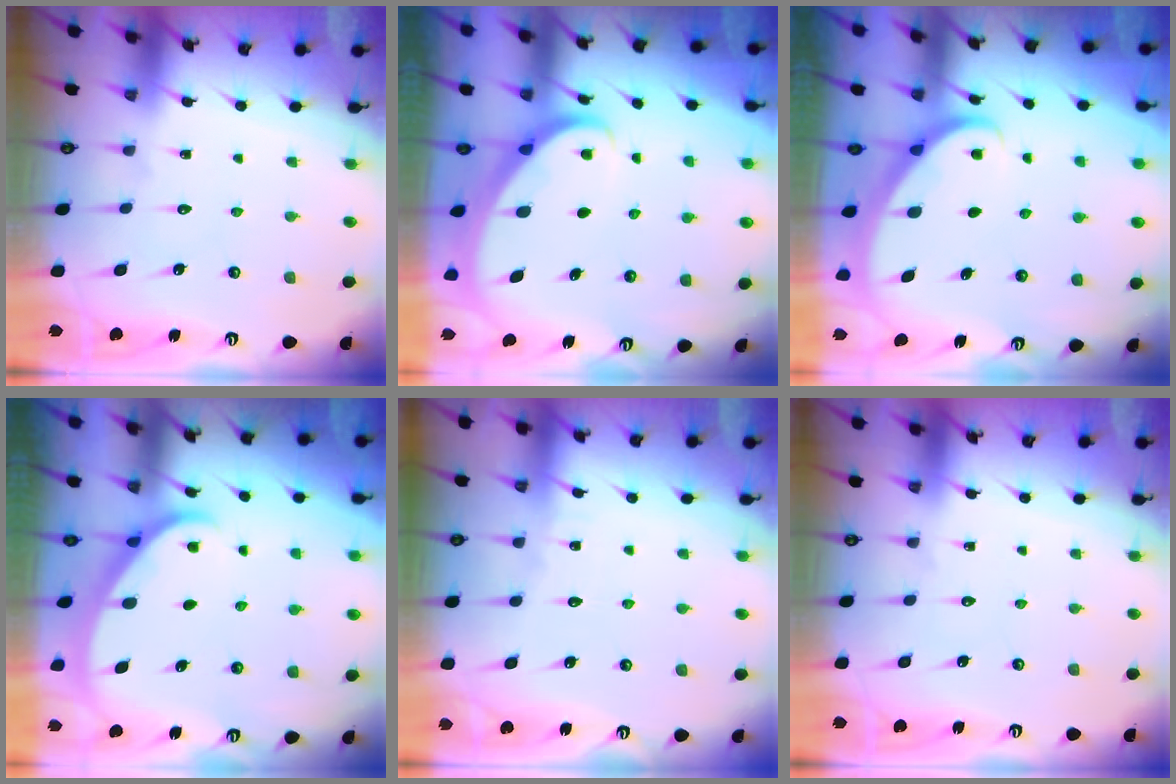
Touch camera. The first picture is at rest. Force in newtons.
{"total": 2.6, "press": 2.6, "slide": 0.3}
{"total": 2.7, "press": 2.7, "slide": 0.2}
{"total": 2.2, "press": 2.2, "slide": 0.1}
{"total": 3.1, "press": 3.1, "slide": 0.3}
{"total": 0.0}